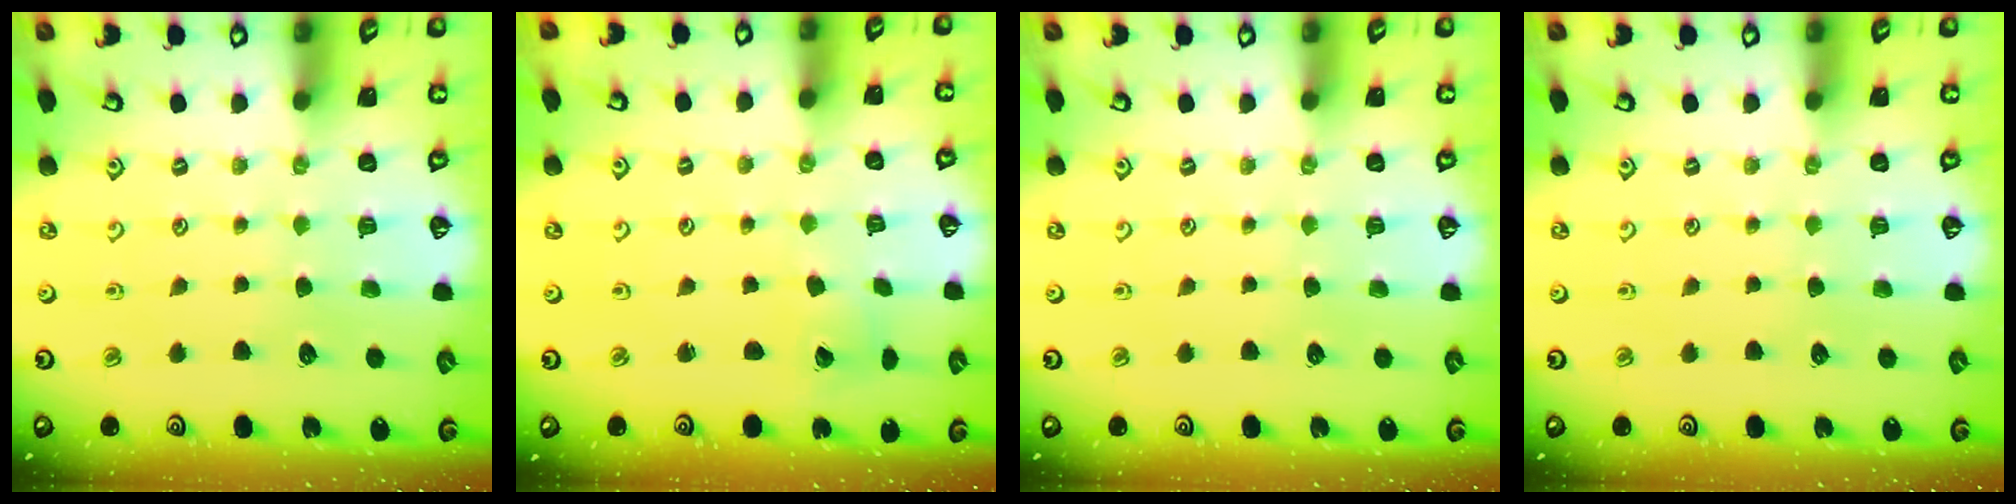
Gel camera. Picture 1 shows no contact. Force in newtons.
{"total": 3.4, "press": 3.4, "slide": 0.3}
{"total": 0.0}
{"total": 0.0}